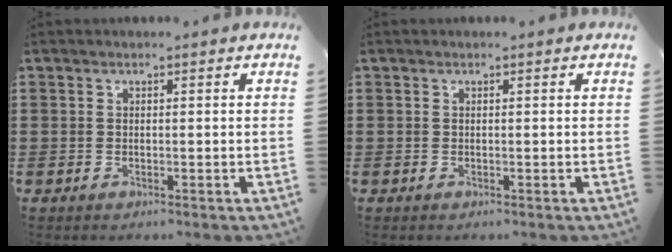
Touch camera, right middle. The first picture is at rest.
{"total": 0.0}